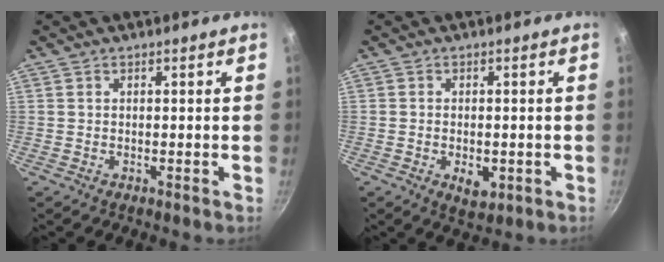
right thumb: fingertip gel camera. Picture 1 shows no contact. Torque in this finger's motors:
{"motor_torque": [-0.32, 0.09, -0.11, 0.01, 0.07]}